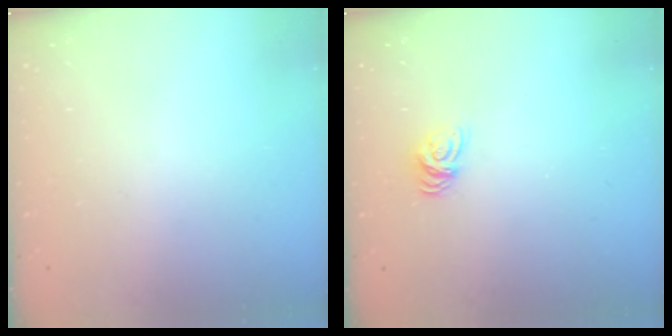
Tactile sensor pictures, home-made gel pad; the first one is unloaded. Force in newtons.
{"total": 7.3, "press": 7.3, "slide": 0.4}